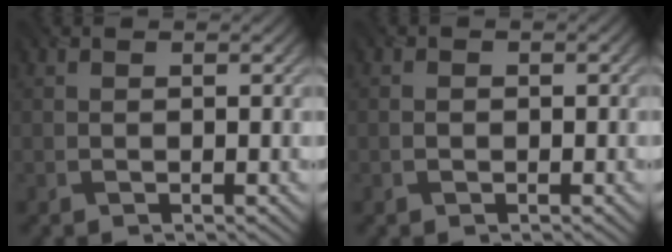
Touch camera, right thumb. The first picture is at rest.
{"total": 0.8, "force": [-0.2, 0.6, 0.4], "torque": [-0.009, -0.001, -0.007]}